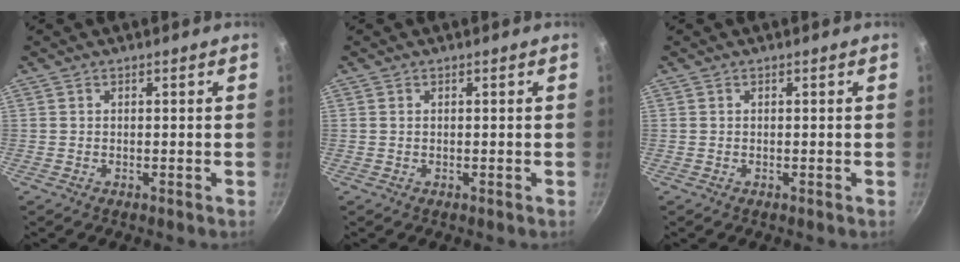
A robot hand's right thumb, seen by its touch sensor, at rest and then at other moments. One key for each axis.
{"total": 0.0}
{"total": 0.0}